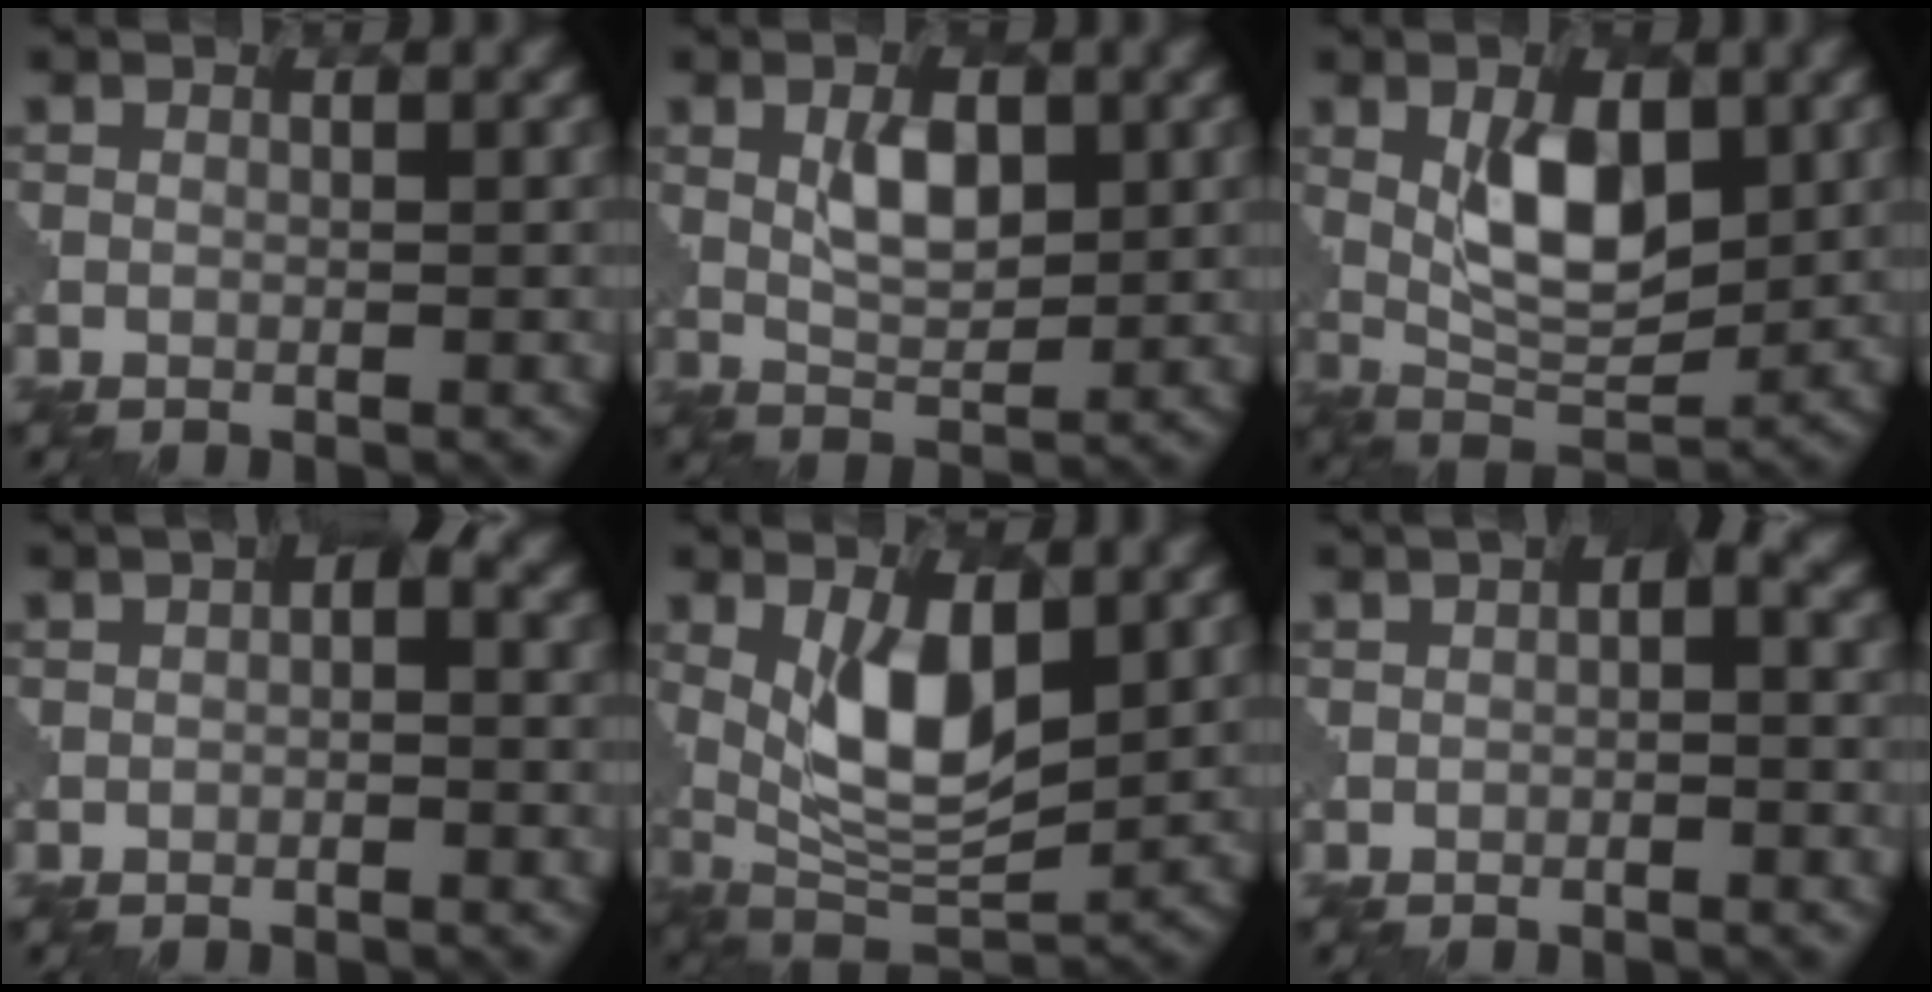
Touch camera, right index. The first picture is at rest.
{"total": 3.6, "force": [1.2, 1.9, 2.8], "torque": [-0.056, -0.002, 0.025]}
{"total": 6.5, "force": [1.5, 3.2, 5.4], "torque": [-0.096, -0.004, 0.032]}
{"total": 1.9, "force": [0.3, 0.9, 1.7], "torque": [-0.022, 0.004, 0.004]}
{"total": 7.0, "force": [1.8, 3.1, 6.1], "torque": [-0.116, -0.011, 0.036]}
{"total": 2.2, "force": [0.3, 0.9, 2.0], "torque": [-0.028, 0.007, 0.005]}